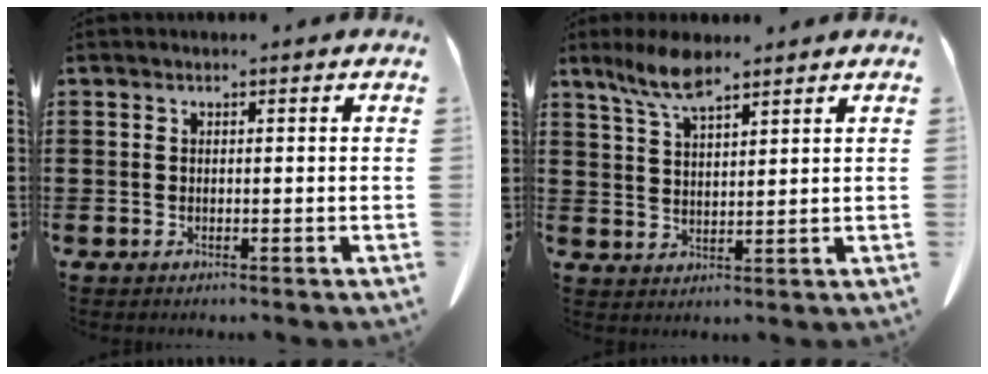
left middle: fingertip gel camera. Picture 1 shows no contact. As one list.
[{"total": 6.2, "force": [4.5, 1.5, 4.1], "torque": [-0.091, -0.003, 0.080]}]